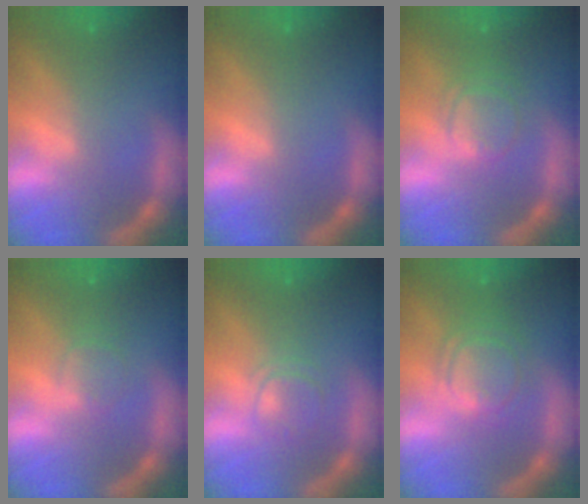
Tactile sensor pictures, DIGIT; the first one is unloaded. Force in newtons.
{"total": 0.0}
{"total": 4.0}
{"total": 1.9}
{"total": 2.4}
{"total": 5.6}